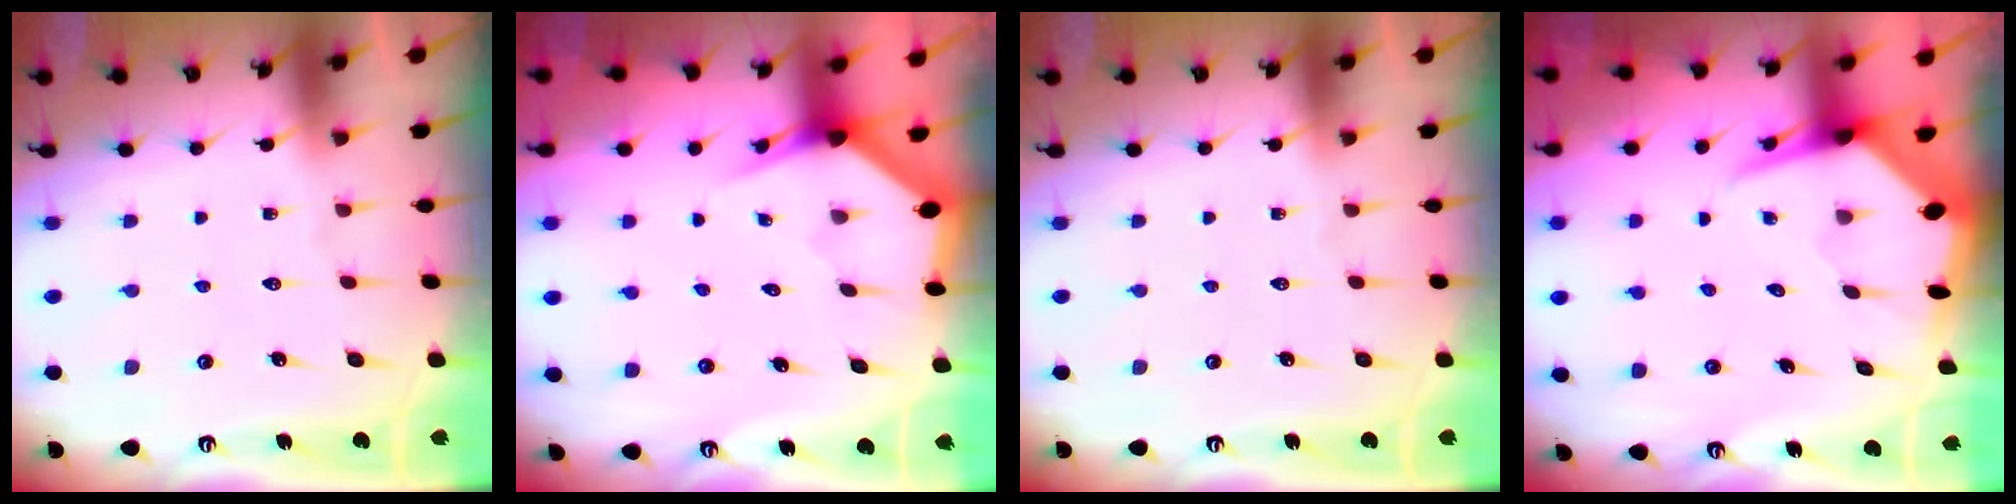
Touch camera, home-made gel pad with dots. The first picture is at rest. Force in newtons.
{"total": 2.6, "press": 2.6, "slide": 0.2}
{"total": 0.0}
{"total": 6.1, "press": 6.0, "slide": 0.8}